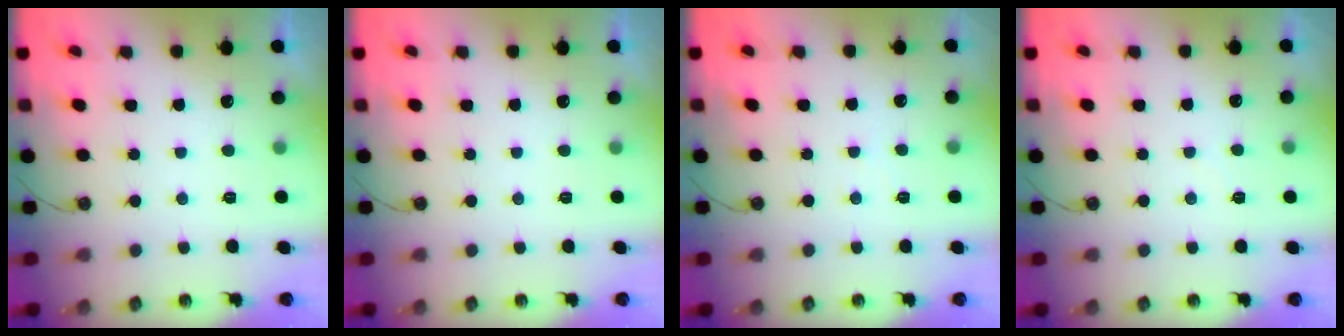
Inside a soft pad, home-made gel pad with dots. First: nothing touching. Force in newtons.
{"total": 0.0}
{"total": 3.1, "press": 3.0, "slide": 0.5}
{"total": 3.5, "press": 3.5, "slide": 0.6}